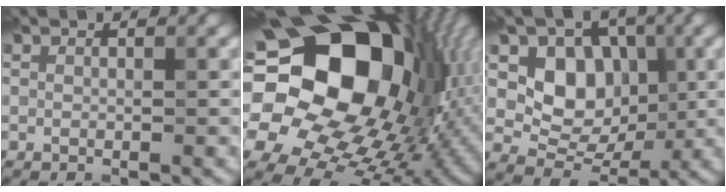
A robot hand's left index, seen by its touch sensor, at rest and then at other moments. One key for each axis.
{"total": 22.8, "fx": 3.4, "fy": 16.9, "fz": 14.8, "tx": -0.282, "ty": -0.018, "tz": 0.052}
{"total": 6.5, "fx": 1.0, "fy": 5.4, "fz": 3.6, "tx": -0.049, "ty": -0.011, "tz": 0.008}